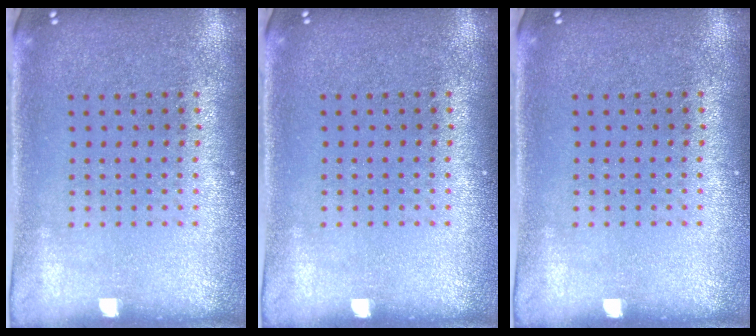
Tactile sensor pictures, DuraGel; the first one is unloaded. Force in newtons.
{"total": 0.0}
{"total": 0.0}